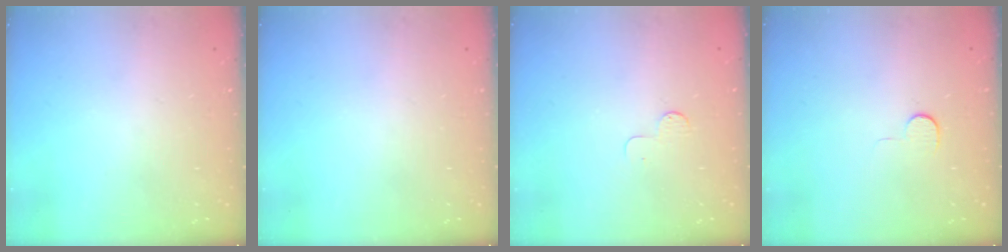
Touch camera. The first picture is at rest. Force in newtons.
{"total": 0.0}
{"total": 4.5, "press": 4.5, "slide": 0.3}
{"total": 5.6, "press": 5.6, "slide": 0.4}